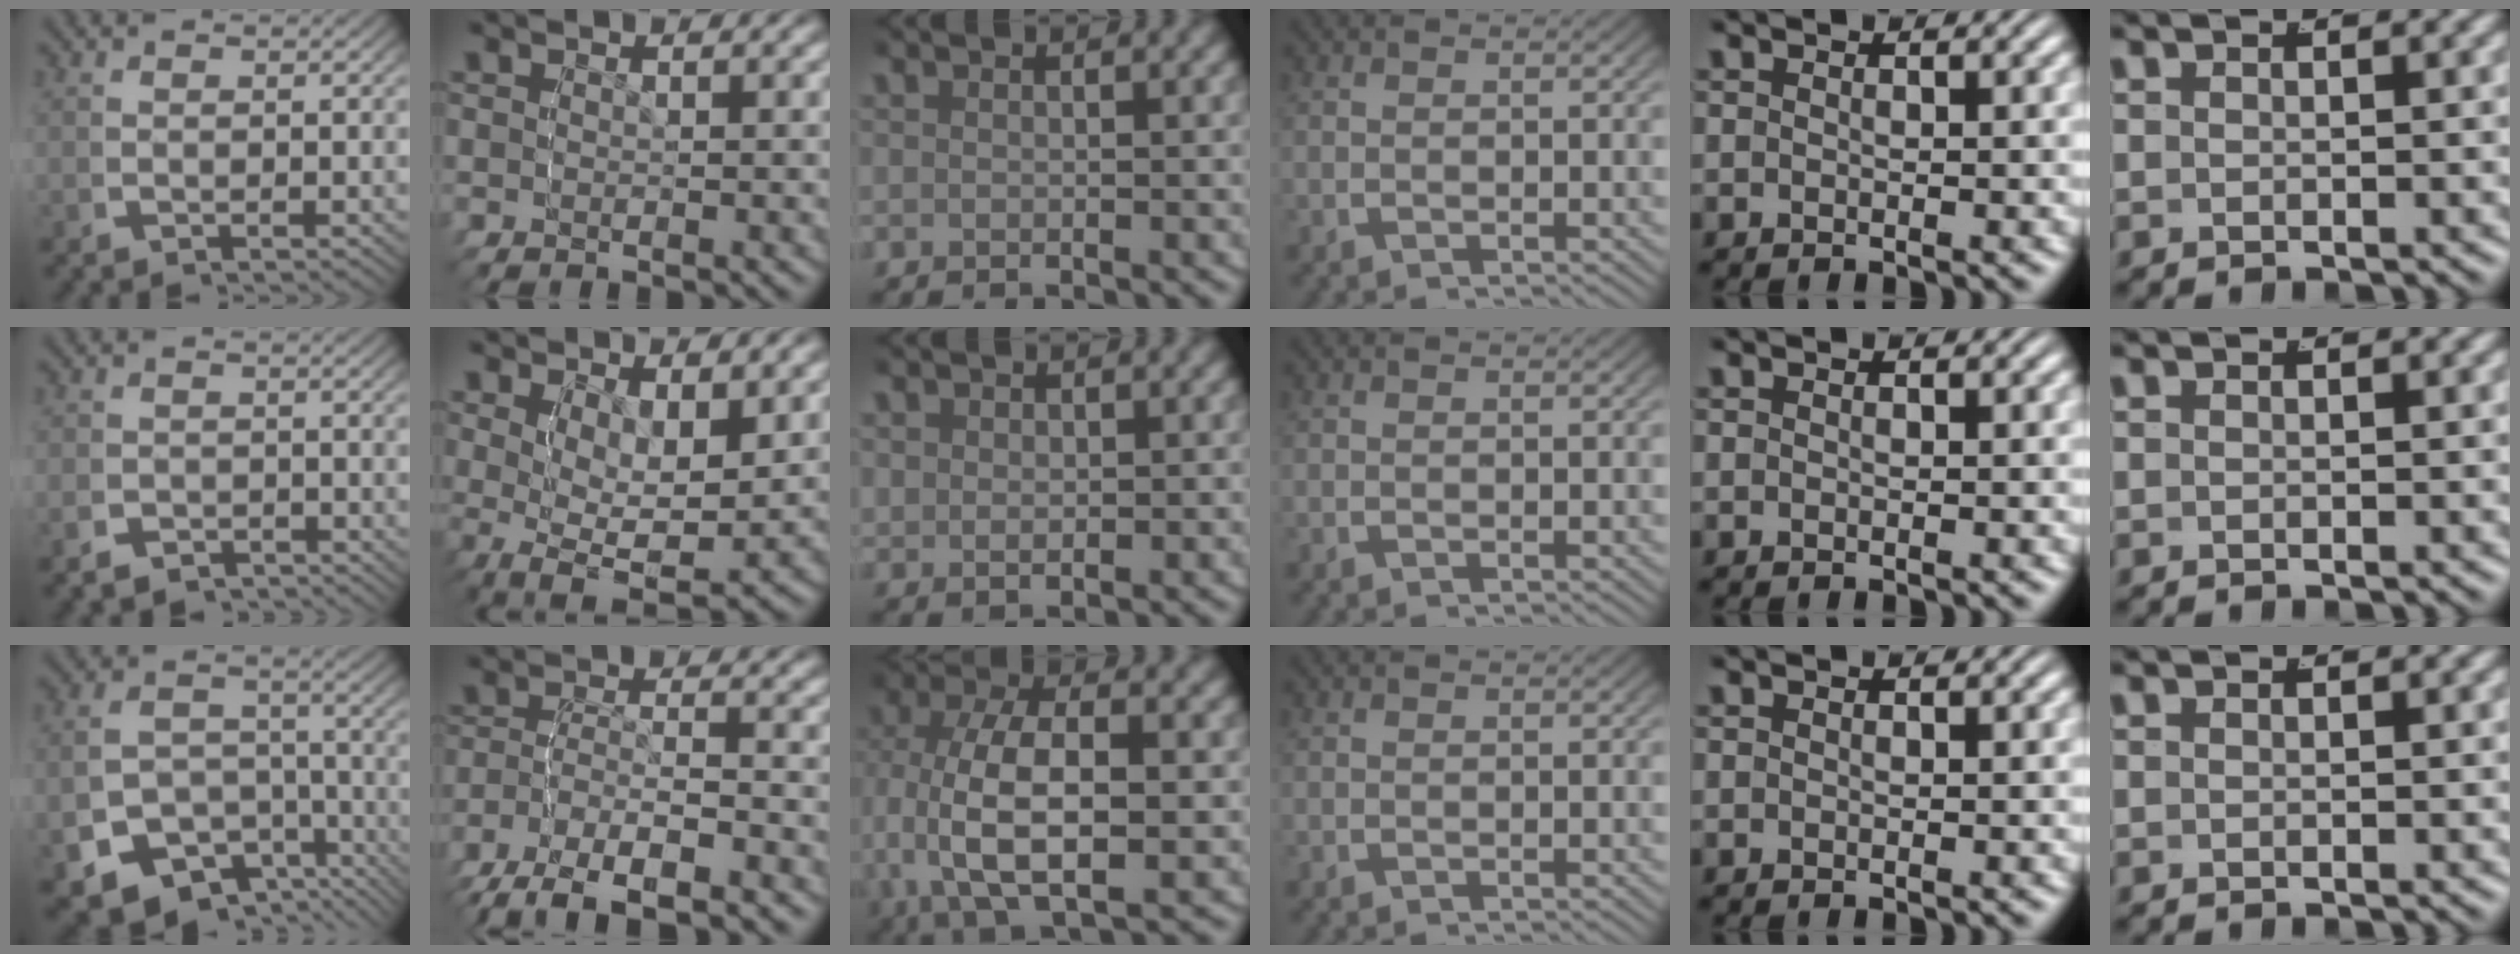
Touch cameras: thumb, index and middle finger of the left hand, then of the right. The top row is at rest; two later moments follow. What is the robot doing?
{"motion": "grasp_and_lifting", "object": "cloth"}